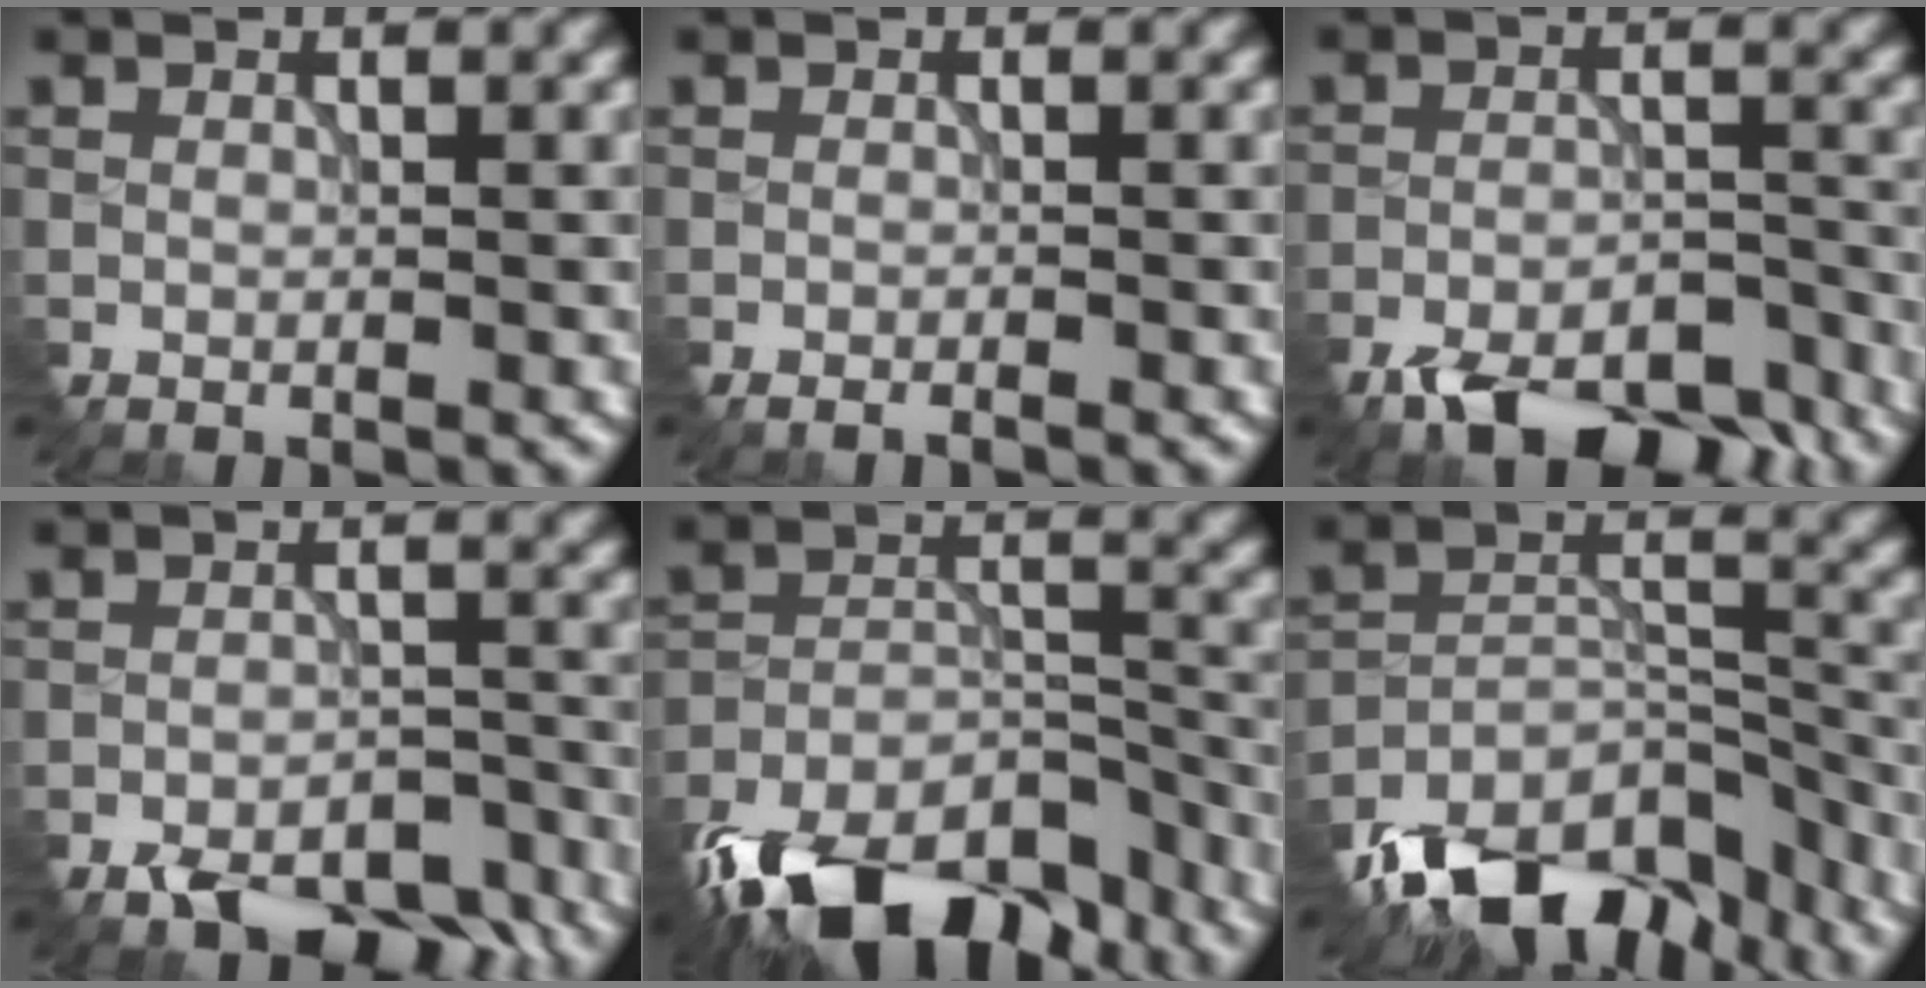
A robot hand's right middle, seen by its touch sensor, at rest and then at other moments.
{"total": 1.0, "force": [-0.9, -0.1, 0.5], "torque": [-0.014, -0.005, -0.017]}
{"total": 8.8, "force": [-7.4, 2.7, 4.0], "torque": [-0.063, -0.019, -0.114]}
{"total": 7.3, "force": [-6.1, 2.6, 3.0], "torque": [-0.044, -0.014, -0.090]}
{"total": 14.4, "force": [-11.7, 5.8, 6.0], "torque": [-0.136, -0.019, -0.181]}
{"total": 12.1, "force": [-9.9, 5.1, 4.8], "torque": [-0.101, 0.002, -0.157]}